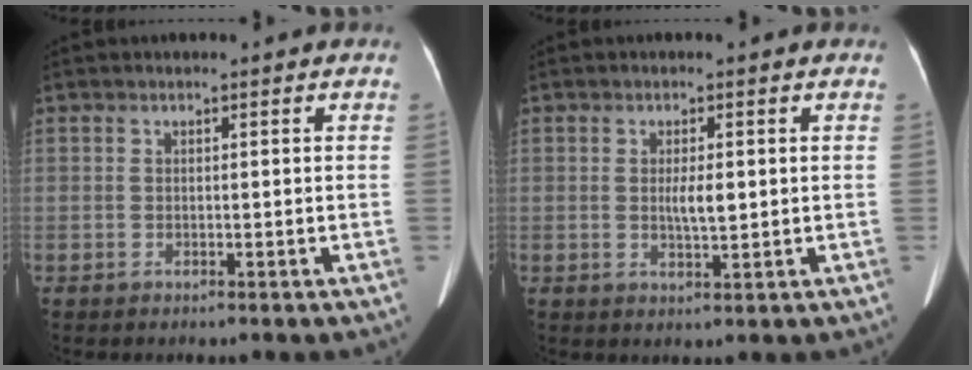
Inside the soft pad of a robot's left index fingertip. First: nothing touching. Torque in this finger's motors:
{"motor_torque": [0.67, 0.20, 0.29, 0.02]}